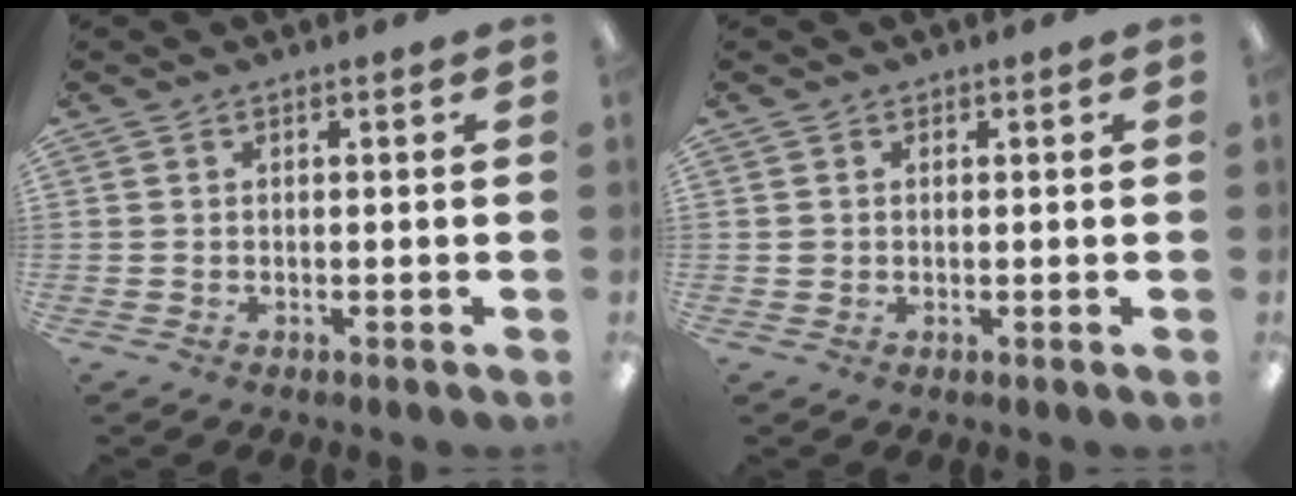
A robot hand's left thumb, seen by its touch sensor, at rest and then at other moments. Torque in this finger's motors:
{"motor_torque": [-0.01, 0.00, 0.09, -0.11, 0.00]}